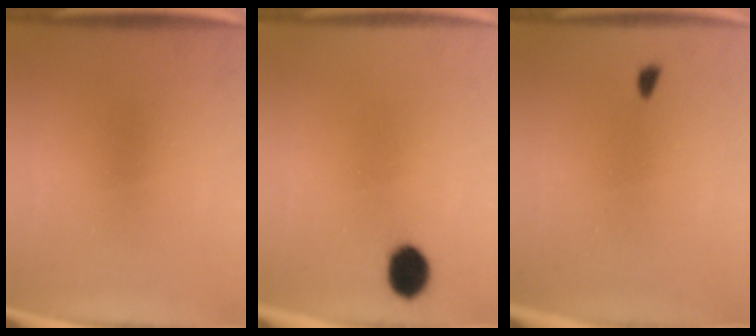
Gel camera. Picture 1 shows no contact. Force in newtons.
{"total": 6.4}
{"total": 1.1}